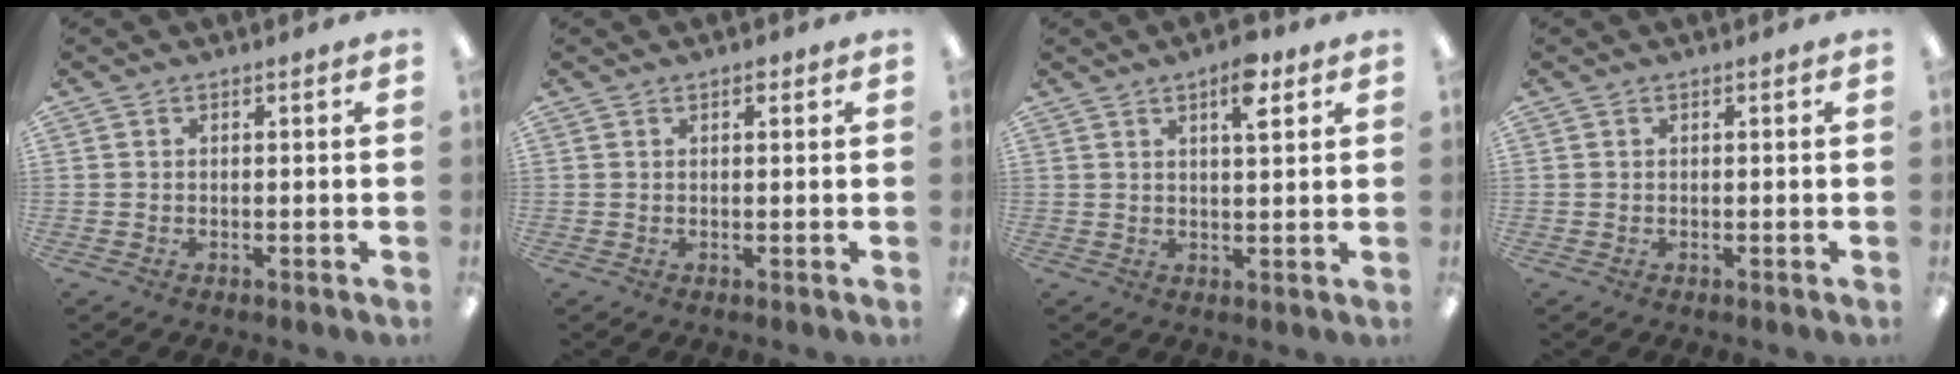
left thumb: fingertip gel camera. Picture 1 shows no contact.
{"total": 1.0, "force": [0.7, 0.5, 0.6], "torque": [-0.006, -0.002, 0.011]}
{"total": 6.6, "force": [3.9, 2.1, 4.9], "torque": [-0.066, -0.012, 0.058]}
{"total": 0.0}